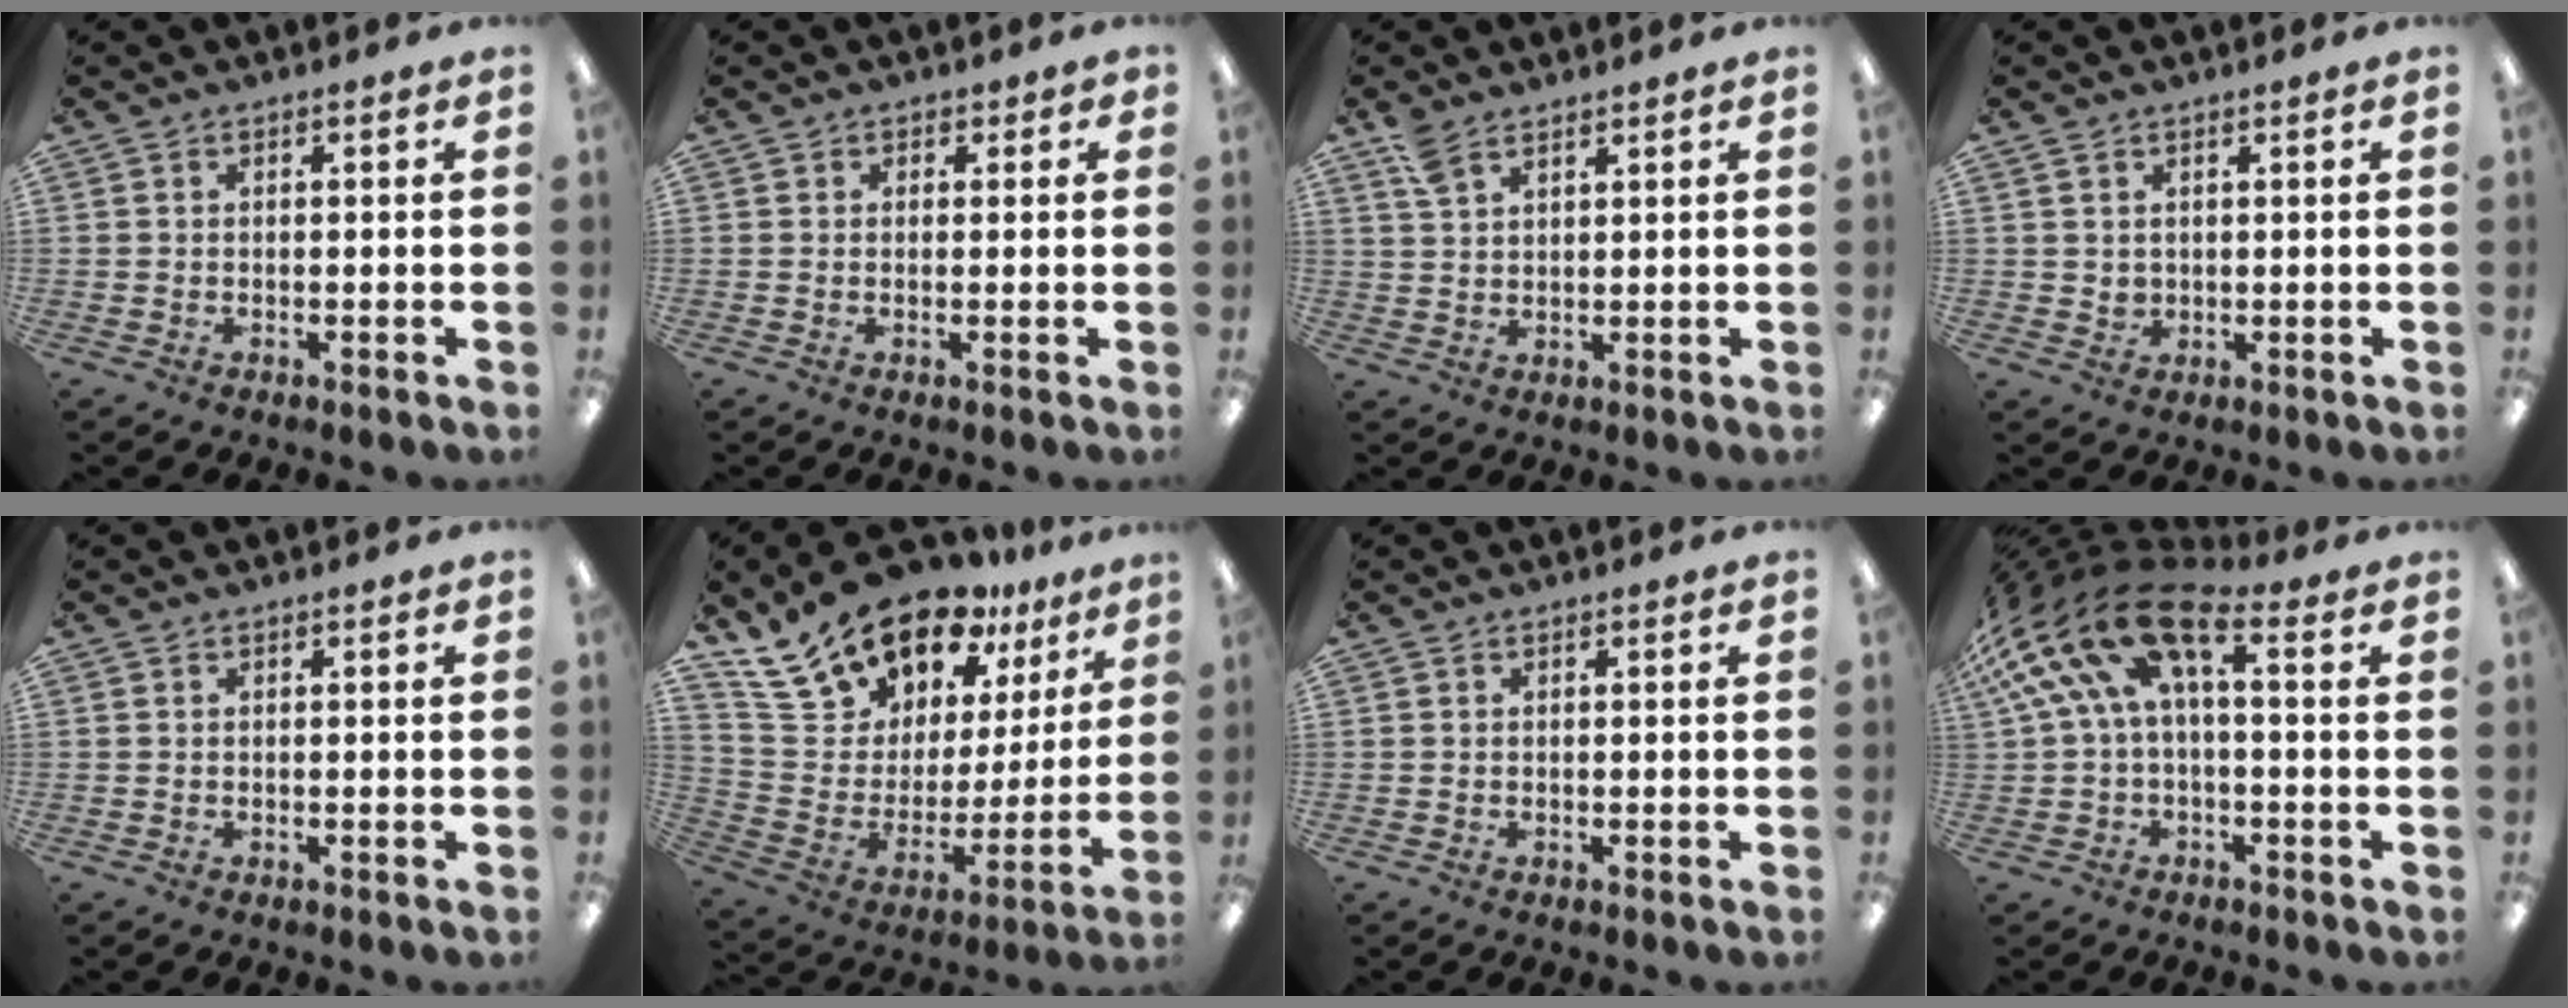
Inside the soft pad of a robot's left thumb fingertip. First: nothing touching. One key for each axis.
{"total": 1.1, "fx": 0.5, "fy": 1.0, "fz": 0.1, "tx": 0.006, "ty": -0.001, "tz": 0.006}
{"total": 4.2, "fx": 3.4, "fy": 1.4, "fz": 2.1, "tx": -0.049, "ty": -0.011, "tz": 0.065}
{"total": 1.9, "fx": 1.3, "fy": 1.4, "fz": 0.4, "tx": -0.003, "ty": -0.005, "tz": 0.023}
{"total": 0.0}
{"total": 20.7, "fx": 16.4, "fy": 10.1, "fz": 7.7, "tx": -0.153, "ty": -0.113, "tz": 0.300}
{"total": 0.0}
{"total": 17.9, "fx": 5.9, "fy": 7.7, "fz": 15.0, "tx": -0.302, "ty": -0.026, "tz": 0.104}